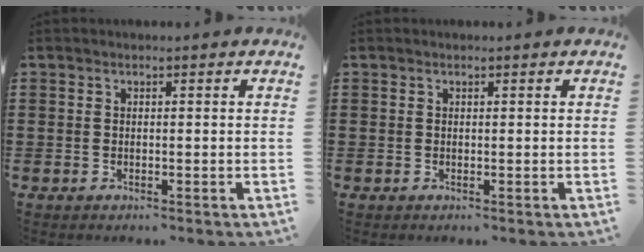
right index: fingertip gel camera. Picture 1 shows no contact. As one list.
[{"total": 0.0}]